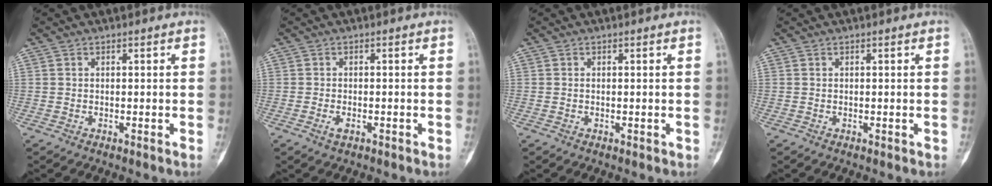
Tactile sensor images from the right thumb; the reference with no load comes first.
{"total": 1.0, "force": [-0.4, 0.6, 0.8], "torque": [-0.019, 0.002, -0.006]}
{"total": 0.0}
{"total": 0.0}